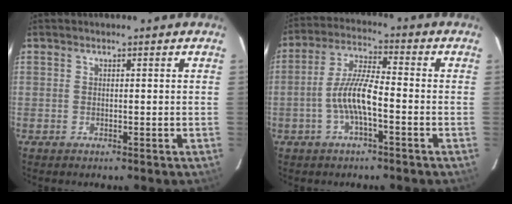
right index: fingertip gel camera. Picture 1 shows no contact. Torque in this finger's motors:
{"motor_torque": [1.28, -0.22, 0.69, 0.18]}